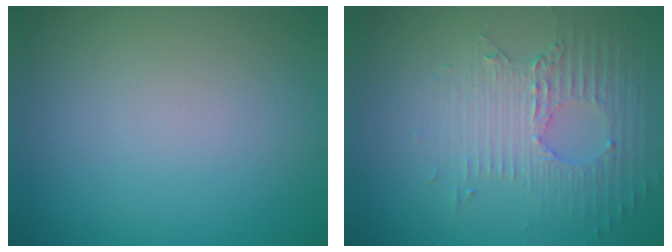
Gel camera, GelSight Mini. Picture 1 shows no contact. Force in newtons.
{"total": 3.9, "press": 2.9, "slide": 2.6}